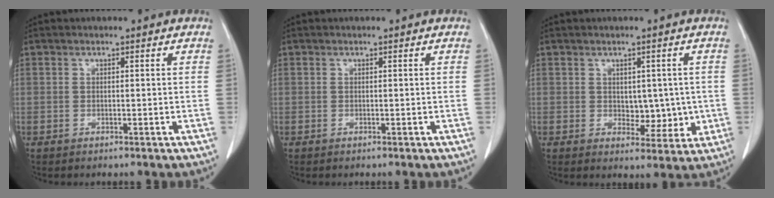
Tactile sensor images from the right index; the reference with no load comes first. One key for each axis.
{"total": 0.0}
{"total": 4.6, "fx": -0.1, "fy": 2.9, "fz": 3.5, "tx": -0.033, "ty": -0.001, "tz": 0.007}